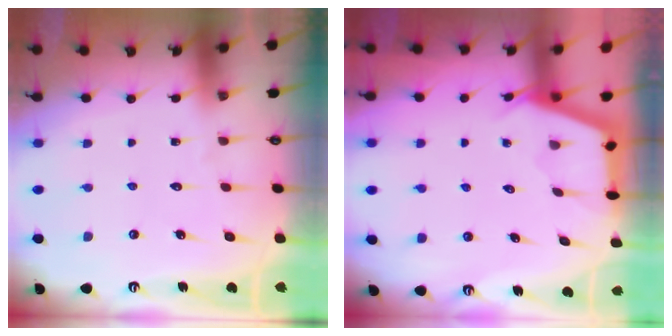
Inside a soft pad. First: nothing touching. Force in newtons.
{"total": 2.9, "press": 2.8, "slide": 0.3}